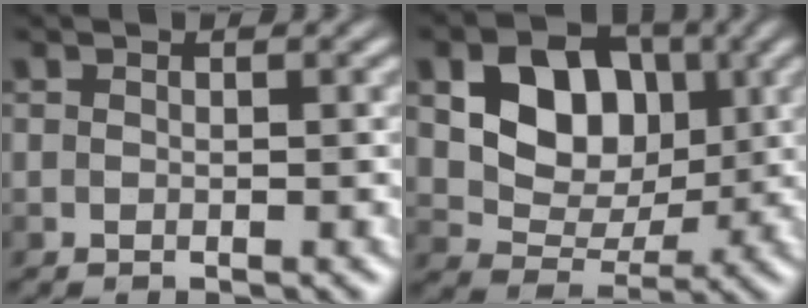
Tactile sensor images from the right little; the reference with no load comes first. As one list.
[{"total": 7.7, "force": [1.2, 5.8, 5.0], "torque": [-0.091, -0.003, 0.013]}]